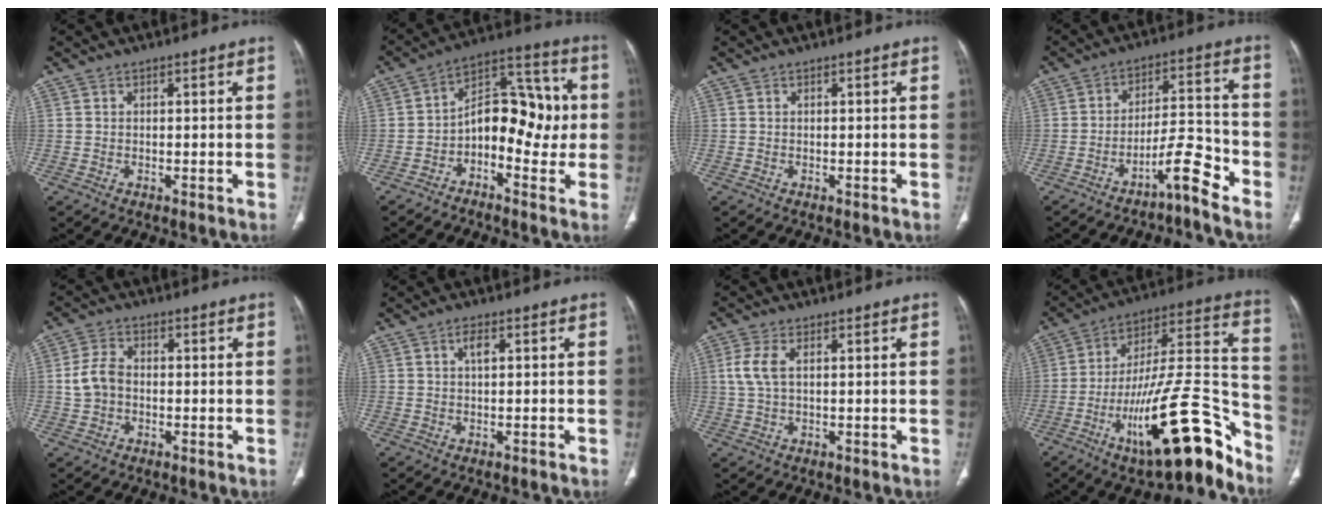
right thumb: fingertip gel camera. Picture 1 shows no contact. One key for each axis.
{"total": 13.5, "fx": -1.9, "fy": 8.0, "fz": 10.8, "tx": -0.121, "ty": 0.047, "tz": -0.040}
{"total": 0.0}
{"total": 7.7, "fx": -5.6, "fy": 1.3, "fz": 5.2, "tx": -0.080, "ty": 0.067, "tz": -0.095}
{"total": 5.2, "fx": -0.4, "fy": 3.9, "fz": 3.5, "tx": -0.070, "ty": 0.016, "tz": -0.011}
{"total": 1.9, "fx": 0.3, "fy": 0.7, "fz": 1.7, "tx": -0.033, "ty": 0.004, "tz": 0.005}
{"total": 4.8, "fx": 1.2, "fy": 2.3, "fz": 4.0, "tx": -0.107, "ty": 0.007, "tz": 0.026}
{"total": 26.0, "fx": -15.1, "fy": 7.4, "fz": 19.8, "tx": -0.265, "ty": 0.100, "tz": -0.239}